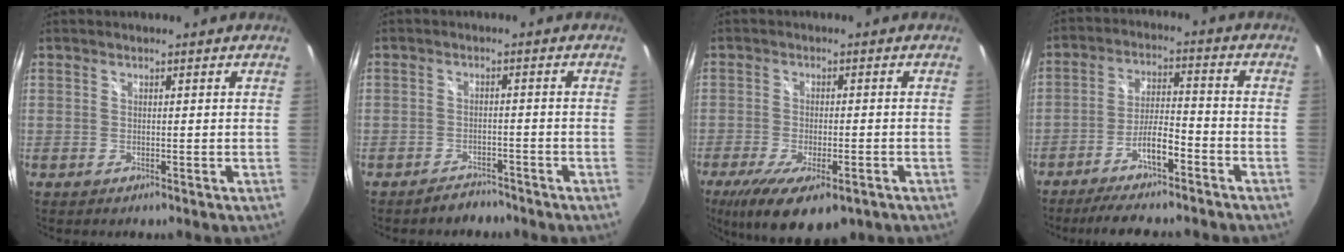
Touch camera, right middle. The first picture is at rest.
{"total": 3.3, "force": [-3.0, 1.4, 0.3], "torque": [-0.012, 0.007, -0.045]}
{"total": 13.8, "force": [-8.4, 5.1, 9.8], "torque": [-0.194, -0.045, -0.126]}
{"total": 11.4, "force": [-9.2, 1.5, 6.6], "torque": [-0.138, 0.005, -0.151]}